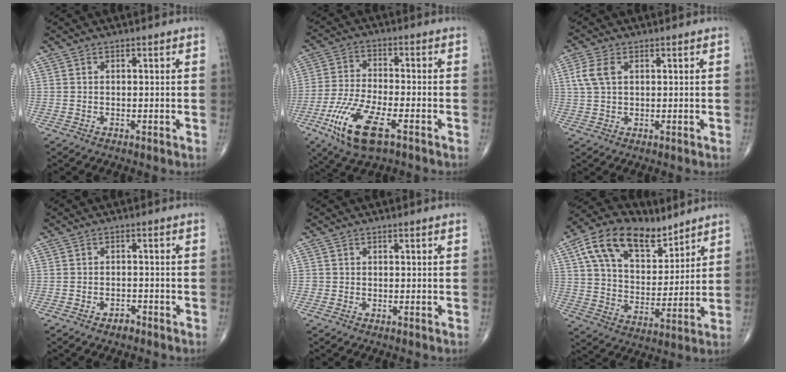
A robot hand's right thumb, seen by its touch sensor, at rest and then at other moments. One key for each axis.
{"total": 12.8, "fx": -6.2, "fy": 4.6, "fz": 10.2, "tx": -0.216, "ty": 0.006, "tz": -0.112}
{"total": 4.7, "fx": 1.4, "fy": 2.8, "fz": 3.4, "tx": -0.082, "ty": 0.009, "tz": 0.027}
{"total": 2.1, "fx": -1.5, "fy": 1.2, "fz": 0.9, "tx": -0.013, "ty": 0.009, "tz": -0.022}
{"total": 0.6, "fx": -0.1, "fy": 0.6, "fz": 0.0, "tx": 0.003, "ty": 0.004, "tz": -0.003}
{"total": 17.5, "fx": 10.0, "fy": 10.0, "fz": 10.3, "tx": -0.150, "ty": -0.026, "tz": 0.182}